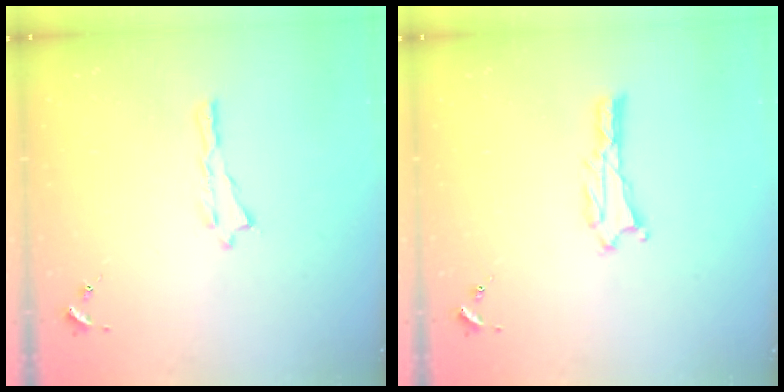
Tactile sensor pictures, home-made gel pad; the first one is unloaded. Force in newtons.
{"total": 1.3, "press": 1.3, "slide": 0.3}